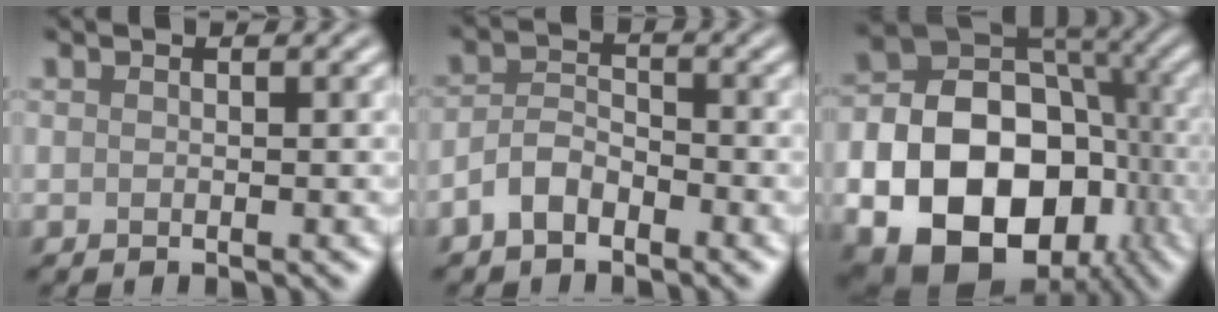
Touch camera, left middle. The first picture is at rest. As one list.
[{"total": 3.0, "force": [-1.9, 1.5, 1.7], "torque": [-0.030, 0.009, -0.044]}, {"total": 18.7, "force": [-5.7, 13.9, 11.0], "torque": [-0.176, -0.035, -0.098]}]